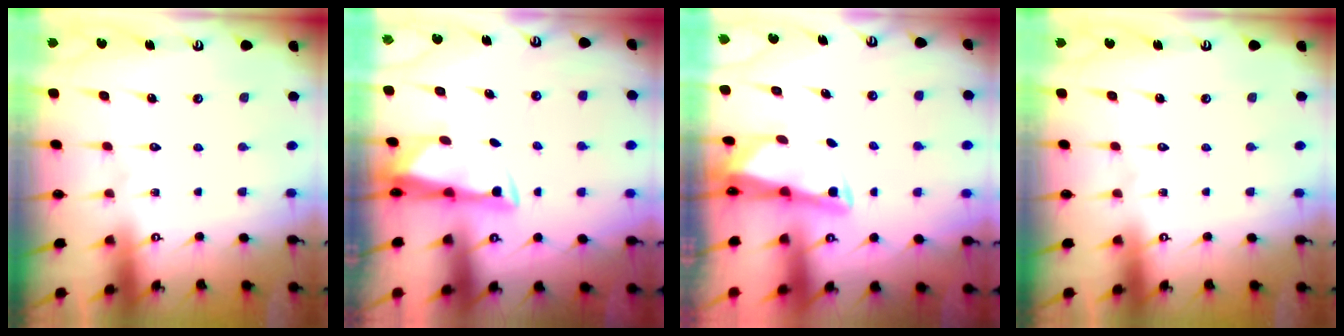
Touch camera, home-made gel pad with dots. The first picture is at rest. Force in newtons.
{"total": 3.4, "press": 3.3, "slide": 1.0}
{"total": 2.7, "press": 2.6, "slide": 0.2}
{"total": 0.0}